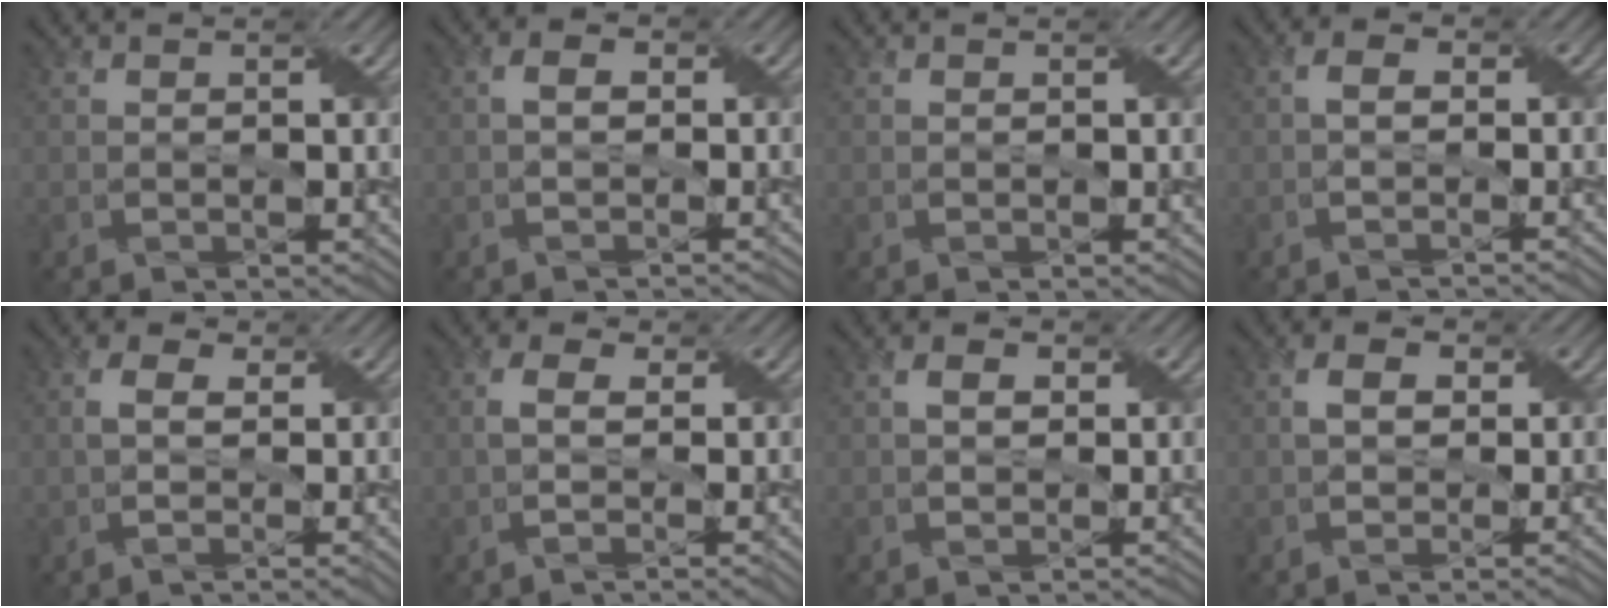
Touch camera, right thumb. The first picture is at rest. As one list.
[{"total": 2.0, "force": [-0.8, 1.1, 1.5], "torque": [-0.026, 0.004, -0.017]}, {"total": 0.0}, {"total": 2.2, "force": [-1.1, 0.7, 1.8], "torque": [-0.033, 0.004, -0.027]}, {"total": 3.3, "force": [-0.5, 1.2, 3.0], "torque": [-0.053, 0.004, -0.016]}, {"total": 3.9, "force": [-0.9, 1.3, 3.5], "torque": [-0.056, 0.003, -0.023]}, {"total": 2.3, "force": [-0.5, 1.8, 1.4], "torque": [-0.026, -0.001, -0.011]}, {"total": 3.4, "force": [-0.8, 1.9, 2.7], "torque": [-0.045, 0.000, -0.017]}]